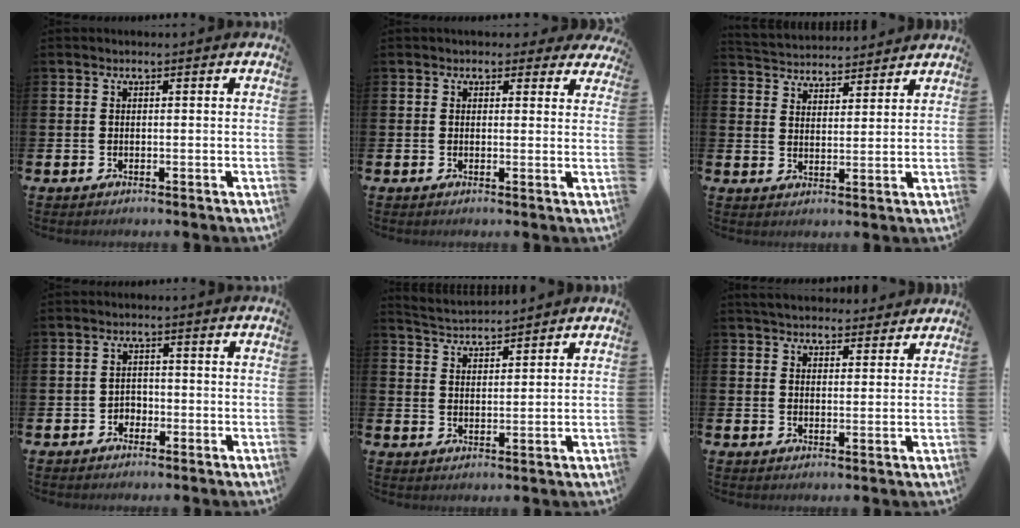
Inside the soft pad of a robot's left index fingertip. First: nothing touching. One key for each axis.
{"total": 2.1, "fx": 1.7, "fy": 1.2, "fz": 0.2, "tx": 0.010, "ty": -0.005, "tz": 0.025}
{"total": 4.3, "fx": 4.2, "fy": 0.7, "fz": -0.5, "tx": -0.009, "ty": -0.027, "tz": 0.075}
{"total": 1.8, "fx": -1.1, "fy": 1.4, "fz": 0.1, "tx": 0.000, "ty": 0.000, "tz": -0.028}
{"total": 3.8, "fx": 3.7, "fy": 0.2, "fz": -0.1, "tx": -0.014, "ty": -0.022, "tz": 0.068}
{"total": 4.5, "fx": 4.4, "fy": 1.0, "fz": 0.2, "tx": -0.013, "ty": -0.024, "tz": 0.080}